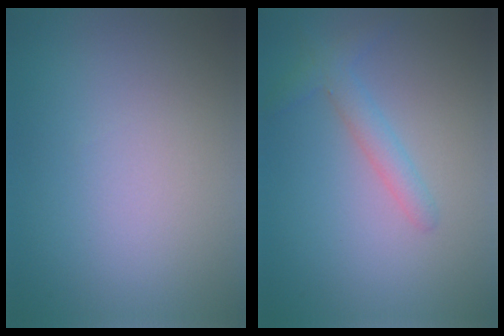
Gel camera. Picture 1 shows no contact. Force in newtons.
{"total": 2.2, "press": 2.2, "slide": 0.1}